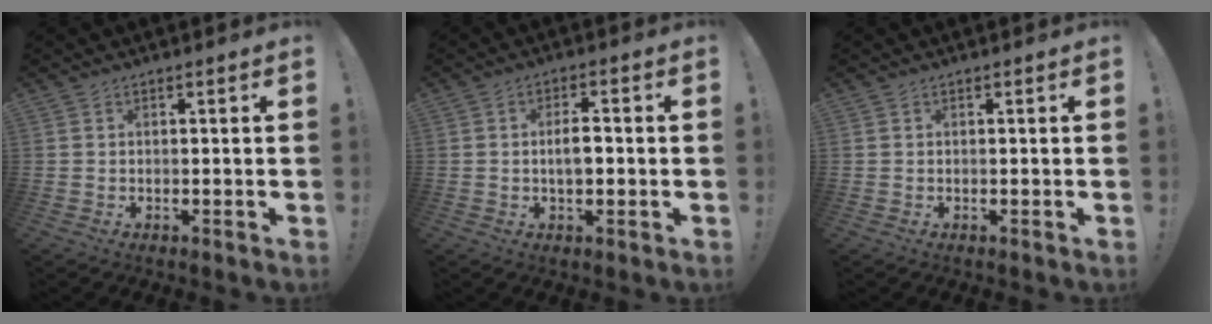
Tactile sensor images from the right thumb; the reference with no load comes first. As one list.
[{"total": 4.9, "force": [-0.6, 2.3, 4.3], "torque": [-0.071, 0.004, -0.017]}, {"total": 0.0}]